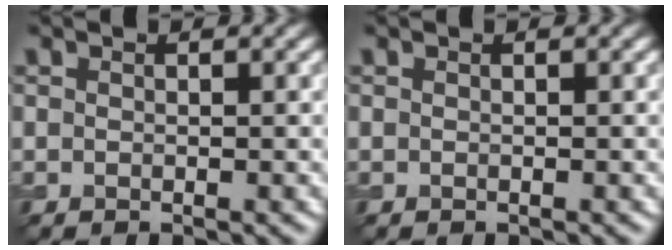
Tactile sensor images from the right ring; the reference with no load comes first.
{"total": 0.0}